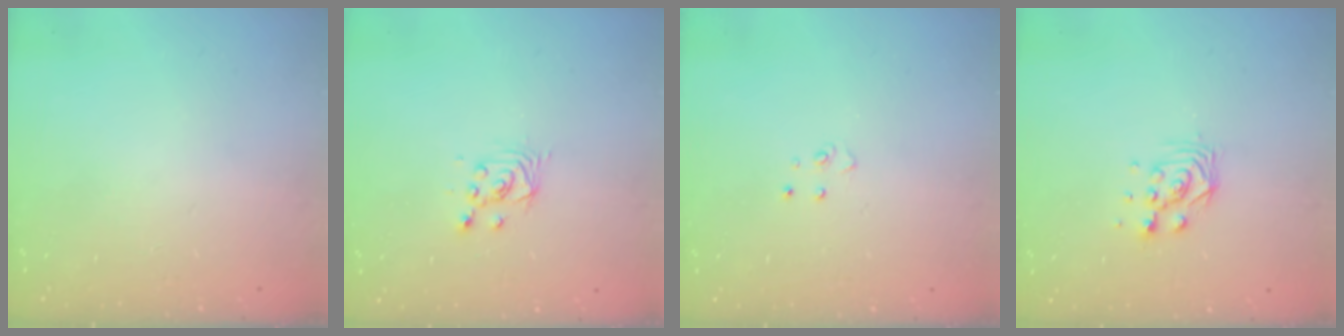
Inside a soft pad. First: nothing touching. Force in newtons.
{"total": 2.6, "press": 2.6, "slide": 0.1}
{"total": 4.0, "press": 3.9, "slide": 0.4}
{"total": 5.1, "press": 5.0, "slide": 0.4}